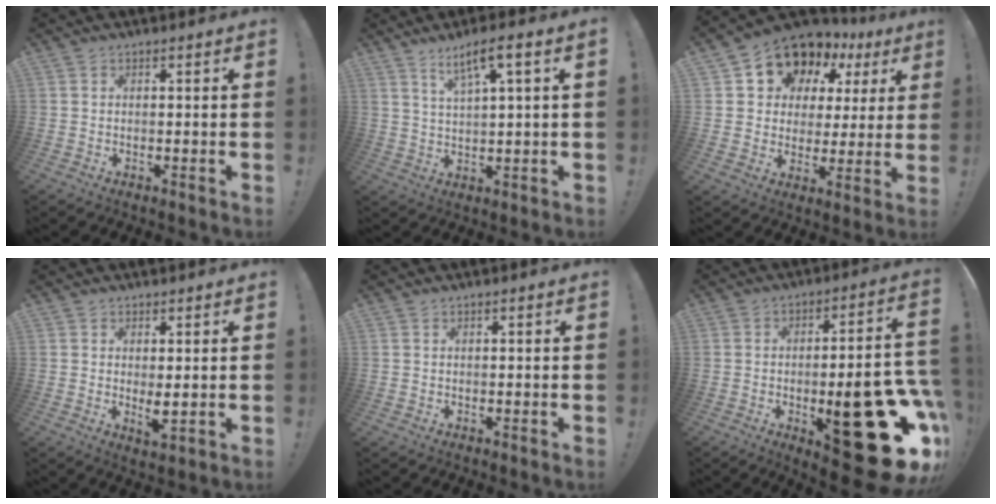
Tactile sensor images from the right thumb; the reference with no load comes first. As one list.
[{"total": 6.8, "force": [3.7, 0.5, 5.7], "torque": [-0.103, -0.012, 0.059]}, {"total": 12.0, "force": [8.2, 7.7, 4.1], "torque": [-0.077, -0.061, 0.154]}, {"total": 3.6, "force": [0.9, 1.2, 3.2], "torque": [-0.039, -0.016, 0.018]}, {"total": 0.0}, {"total": 28.6, "force": [-8.7, 10.7, 25.0], "torque": [-0.302, 0.028, -0.106]}]